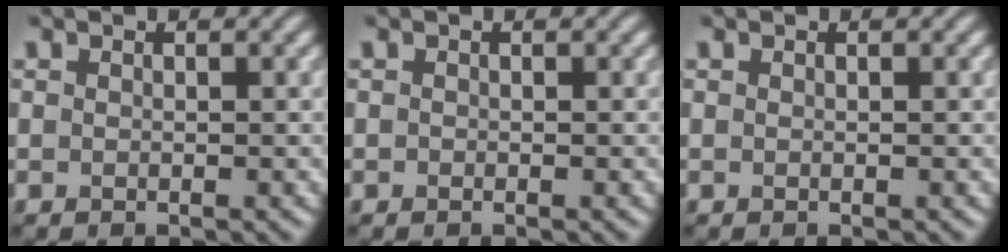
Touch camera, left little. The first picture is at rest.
{"total": 0.0}
{"total": 0.0}